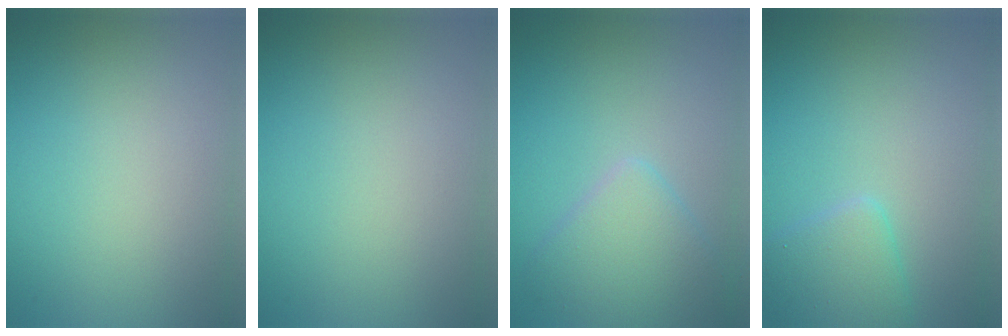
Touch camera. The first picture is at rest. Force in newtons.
{"total": 0.0}
{"total": 4.0, "press": 4.0, "slide": 0.2}
{"total": 2.8, "press": 2.8, "slide": 0.1}